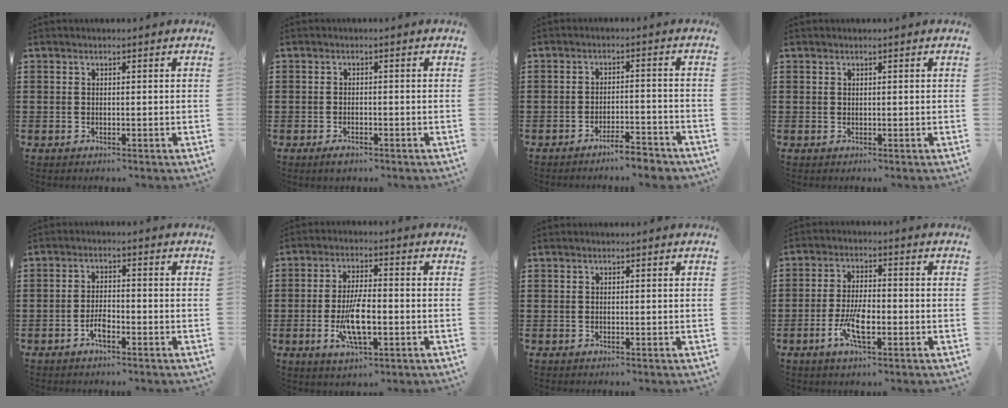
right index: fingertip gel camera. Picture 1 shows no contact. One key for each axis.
{"total": 1.3, "fx": -1.0, "fy": 0.5, "fz": 0.6, "tx": -0.013, "ty": -0.003, "tz": -0.019}
{"total": 4.1, "fx": -3.8, "fy": 0.0, "fz": 1.5, "tx": -0.027, "ty": -0.003, "tz": -0.073}
{"total": 0.0}
{"total": 3.1, "fx": -1.7, "fy": 1.0, "fz": 2.4, "tx": -0.048, "ty": 0.002, "tz": -0.034}
{"total": 8.2, "fx": -2.0, "fy": 2.7, "fz": 7.5, "tx": -0.157, "ty": -0.012, "tz": -0.038}
{"total": 0.0}
{"total": 6.7, "fx": -2.5, "fy": 2.2, "fz": 5.8, "tx": -0.127, "ty": -0.009, "tz": -0.050}